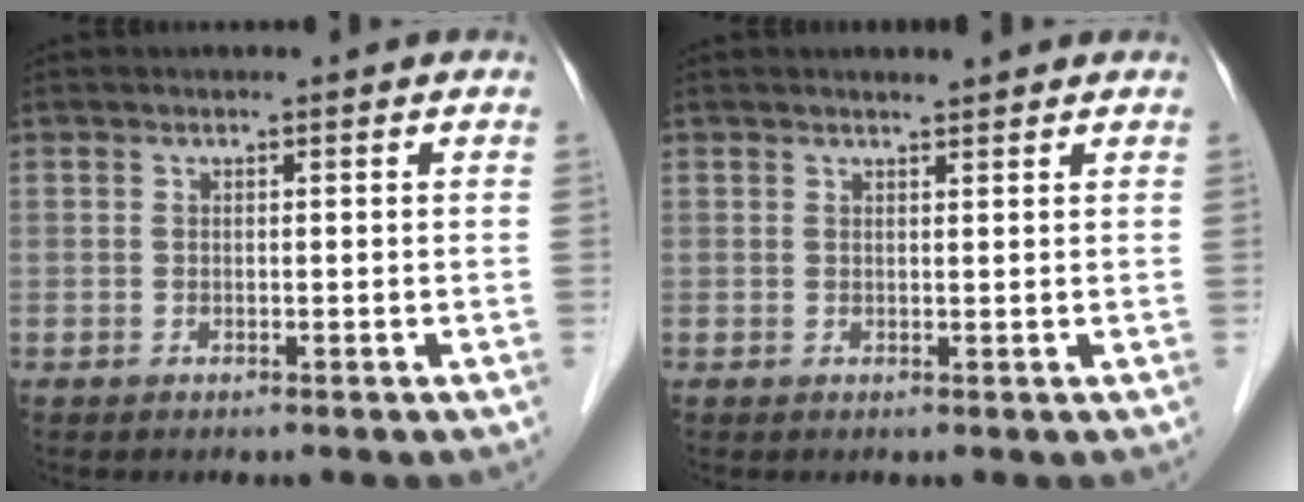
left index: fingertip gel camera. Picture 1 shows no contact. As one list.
[{"total": 1.6, "force": [1.5, 0.1, 0.6], "torque": [-0.013, 0.005, 0.025]}]